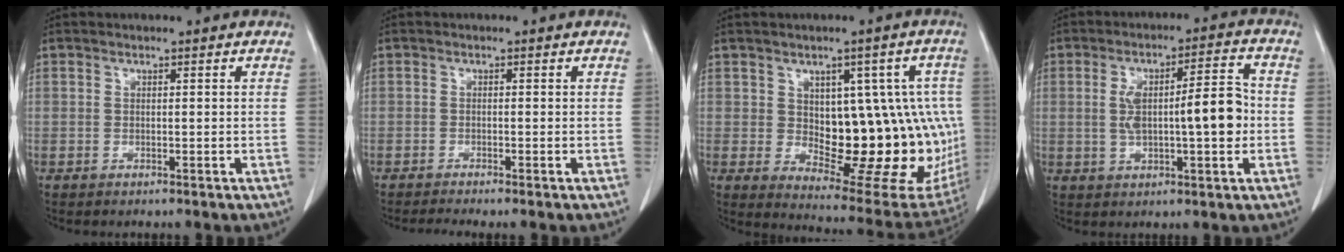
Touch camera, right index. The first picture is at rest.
{"total": 2.6, "force": [-2.2, -0.3, 1.4], "torque": [-0.021, -0.004, -0.037]}
{"total": 18.2, "force": [0.1, 8.6, 16.1], "torque": [-0.163, 0.018, 0.030]}
{"total": 10.5, "force": [-0.3, 2.5, 10.2], "torque": [-0.171, 0.023, 0.000]}